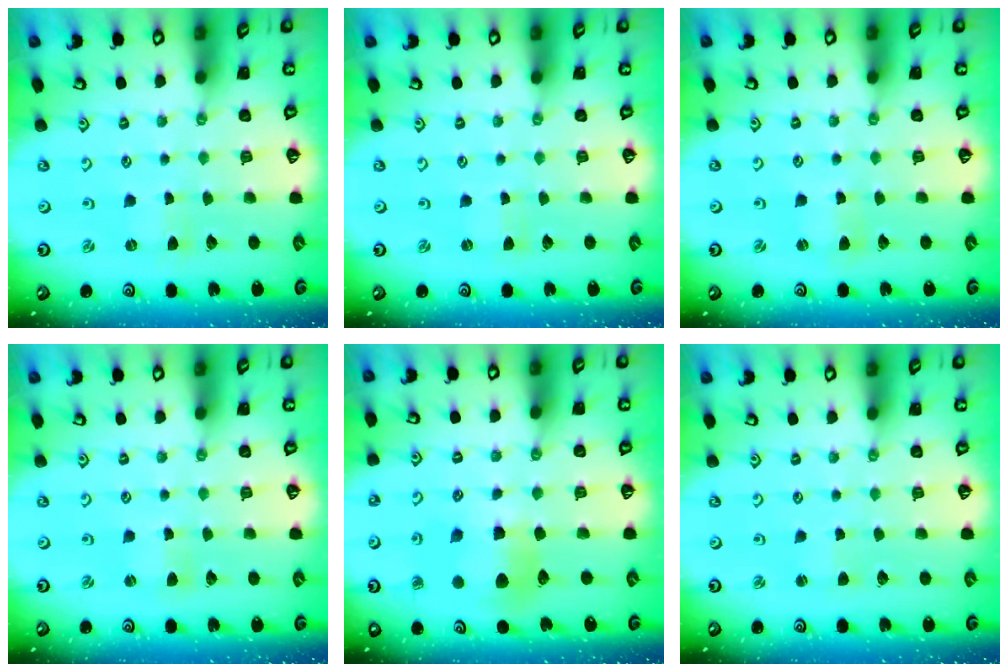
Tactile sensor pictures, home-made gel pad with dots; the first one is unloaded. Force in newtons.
{"total": 0.0}
{"total": 1.1, "press": 1.1, "slide": 0.1}
{"total": 1.1, "press": 1.0, "slide": 0.3}
{"total": 9.6, "press": 9.6, "slide": 0.8}
{"total": 1.9, "press": 1.9, "slide": 0.2}